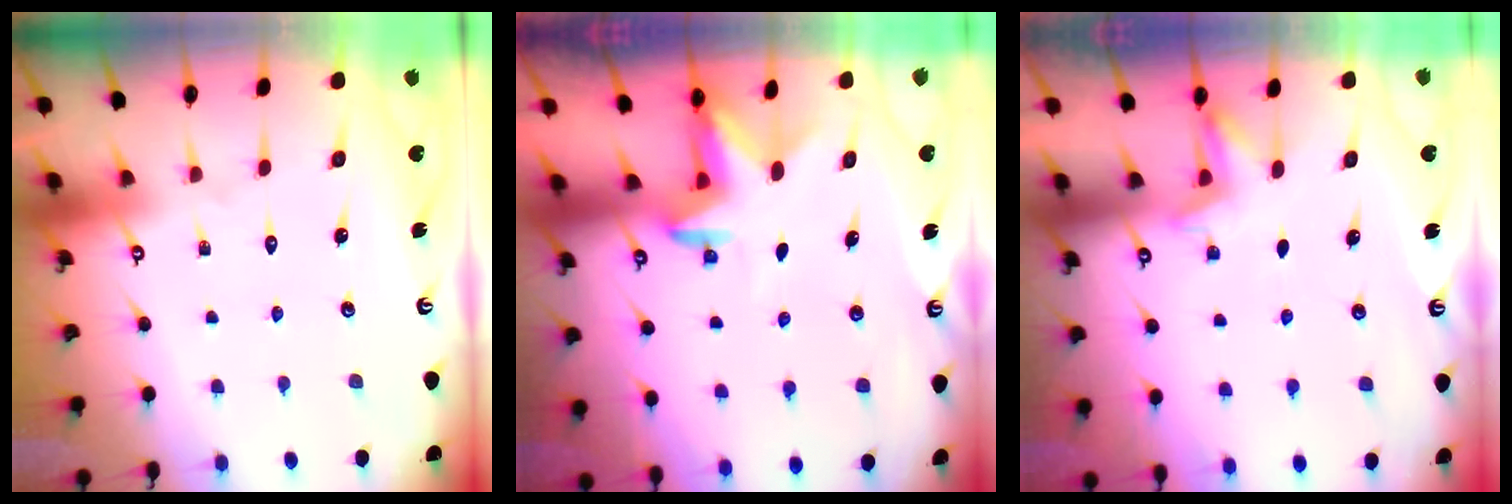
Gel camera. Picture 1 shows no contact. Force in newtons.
{"total": 2.9, "press": 2.8, "slide": 0.7}
{"total": 4.3, "press": 4.1, "slide": 1.3}